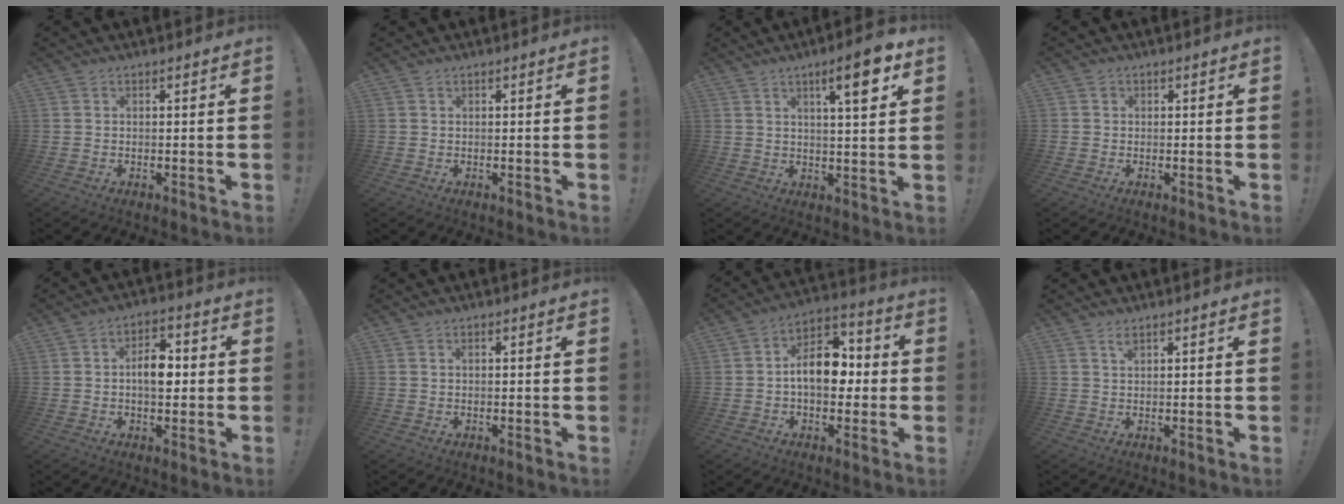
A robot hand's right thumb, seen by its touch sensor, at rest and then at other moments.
{"total": 0.0}
{"total": 9.4, "force": [4.6, 1.6, 8.1], "torque": [-0.102, -0.018, 0.063]}
{"total": 1.5, "force": [0.3, 1.5, 0.3], "torque": [0.003, 0.000, 0.003]}
{"total": 8.7, "force": [0.0, 5.2, 7.0], "torque": [-0.103, 0.008, -0.004]}
{"total": 0.6, "force": [0.1, 0.2, 0.5], "torque": [-0.012, 0.003, 0.002]}
{"total": 13.8, "force": [-0.7, 9.1, 10.4], "torque": [-0.153, 0.020, -0.012]}
{"total": 1.5, "force": [1.1, 0.4, 1.0], "torque": [-0.009, -0.005, 0.018]}